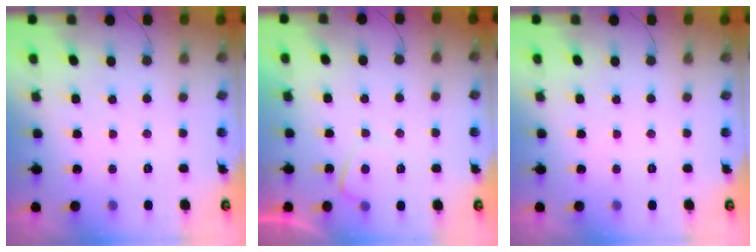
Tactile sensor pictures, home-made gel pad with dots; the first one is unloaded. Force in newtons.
{"total": 0.9, "press": 0.7, "slide": 0.5}
{"total": 0.0}